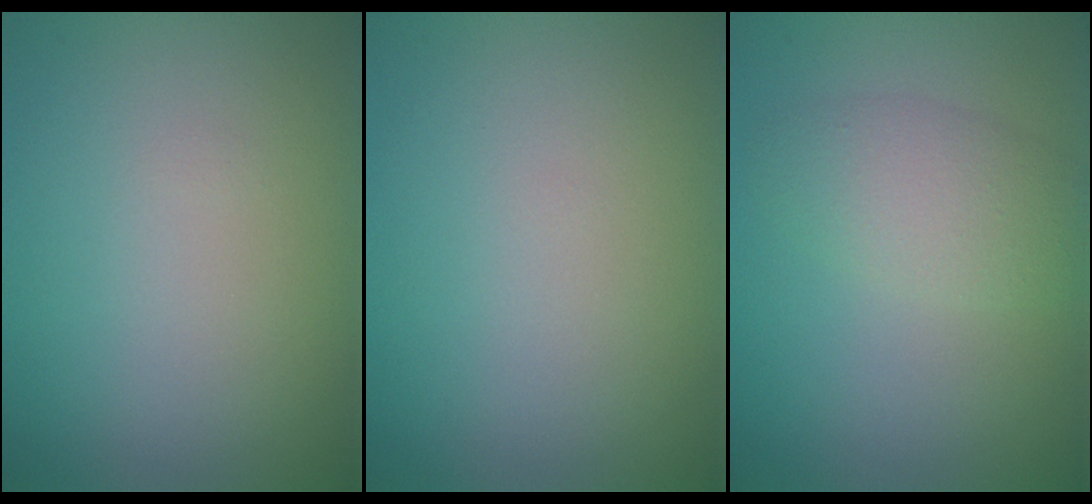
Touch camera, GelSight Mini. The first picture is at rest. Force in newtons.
{"total": 0.0}
{"total": 3.2, "press": 3.2, "slide": 0.1}